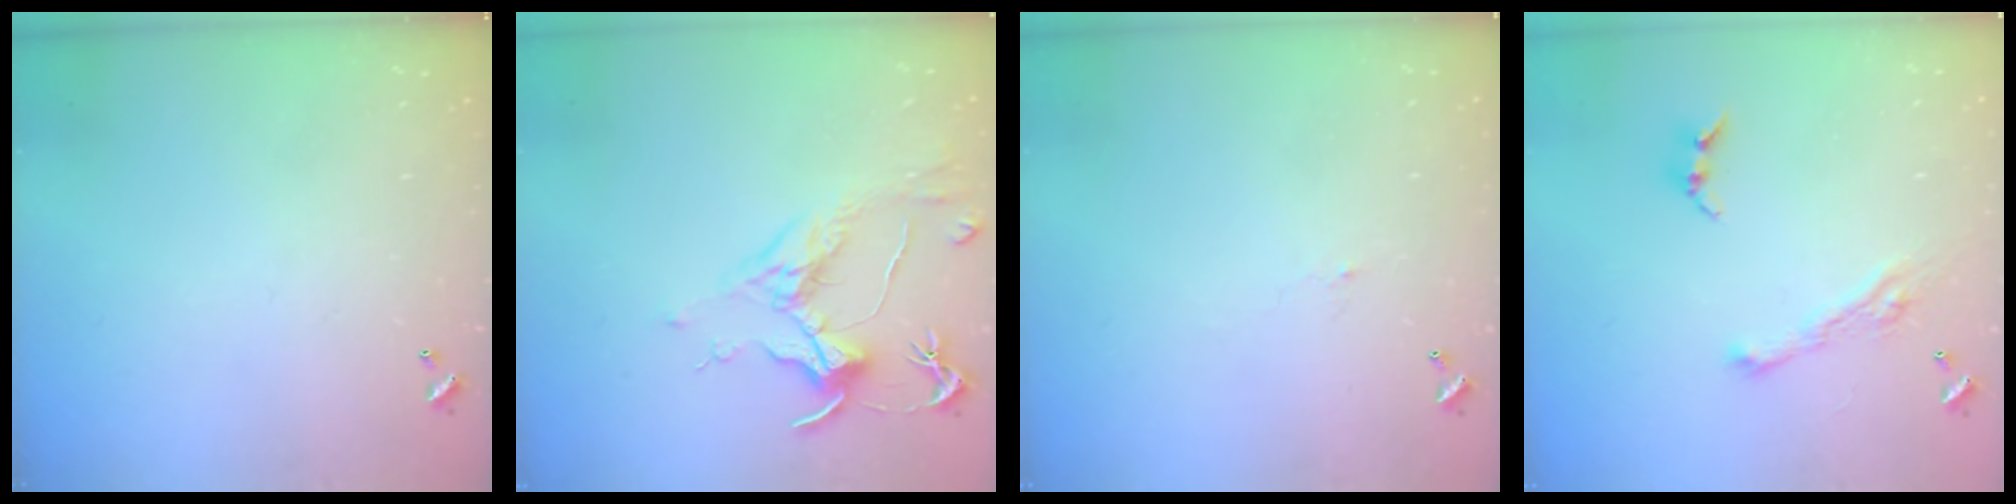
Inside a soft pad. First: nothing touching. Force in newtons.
{"total": 1.7, "press": 1.5, "slide": 0.9}
{"total": 0.8, "press": 0.7, "slide": 0.5}
{"total": 5.8, "press": 5.8, "slide": 0.9}